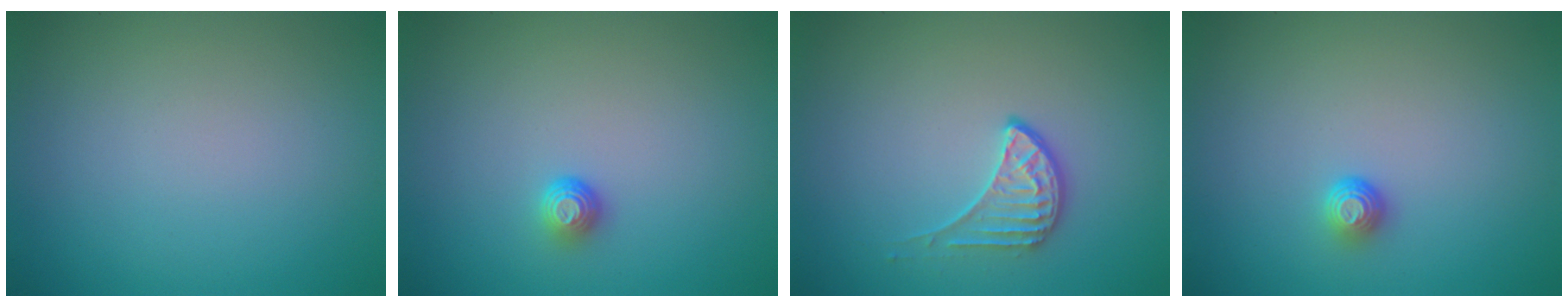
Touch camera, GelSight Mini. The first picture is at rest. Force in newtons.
{"total": 1.2, "press": 0.9, "slide": 0.8}
{"total": 2.0, "press": 1.5, "slide": 1.3}
{"total": 1.2, "press": 0.9, "slide": 0.8}